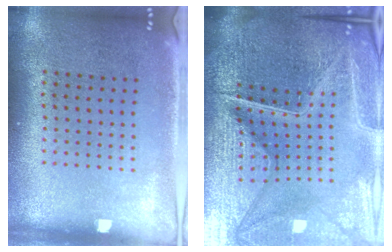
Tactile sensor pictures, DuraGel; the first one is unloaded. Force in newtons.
{"total": 7.0, "press": 6.2, "slide": 3.4}